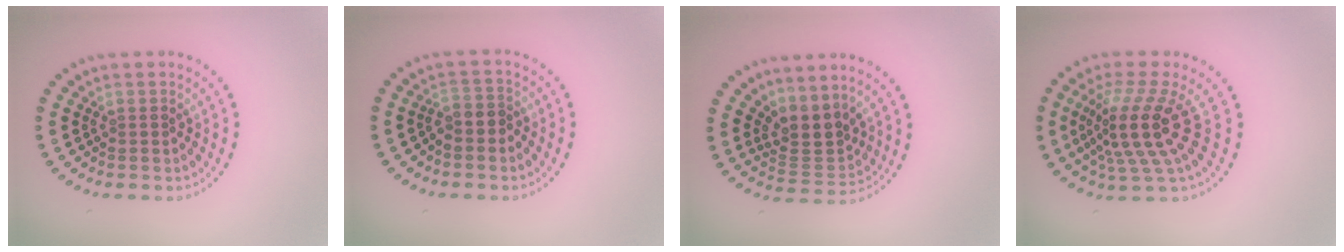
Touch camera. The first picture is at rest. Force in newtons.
{"total": 1.9, "press": 1.6, "slide": 1.1}
{"total": 3.3, "press": 2.5, "slide": 2.2}
{"total": 5.3, "press": 3.9, "slide": 3.6}